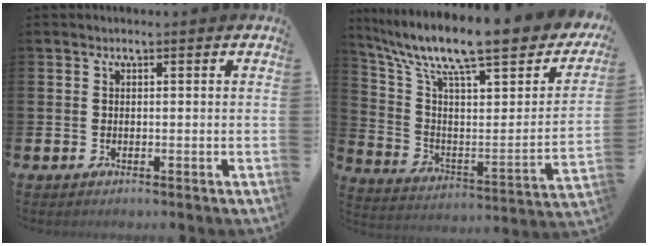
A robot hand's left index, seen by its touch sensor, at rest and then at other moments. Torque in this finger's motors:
{"motor_torque": [0.86, -1.28, 1.05, 0.21]}